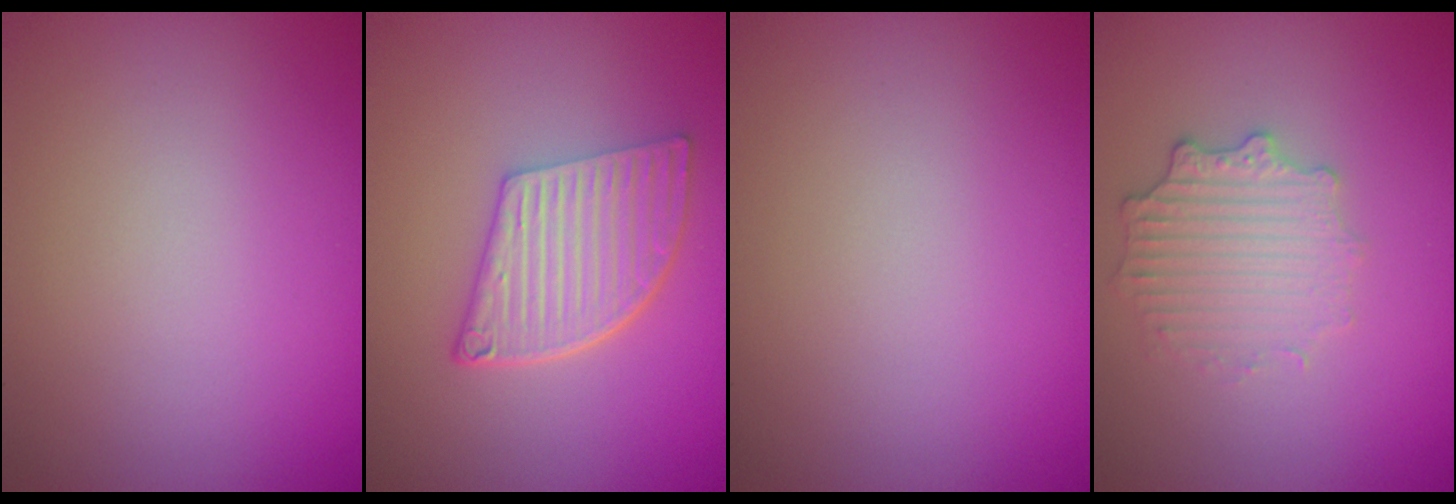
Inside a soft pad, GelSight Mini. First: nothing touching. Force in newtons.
{"total": 5.9, "press": 4.3, "slide": 4.0}
{"total": 0.0}
{"total": 2.6, "press": 2.5, "slide": 0.9}